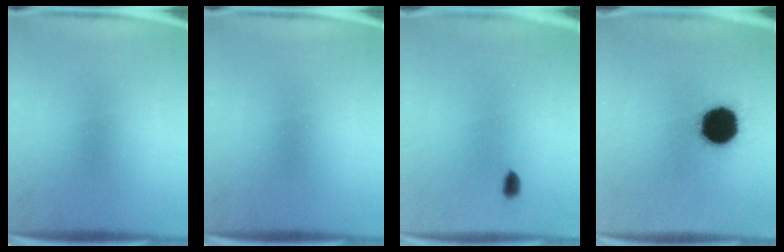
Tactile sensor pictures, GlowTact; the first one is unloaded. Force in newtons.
{"total": 0.0}
{"total": 2.1}
{"total": 18.4}